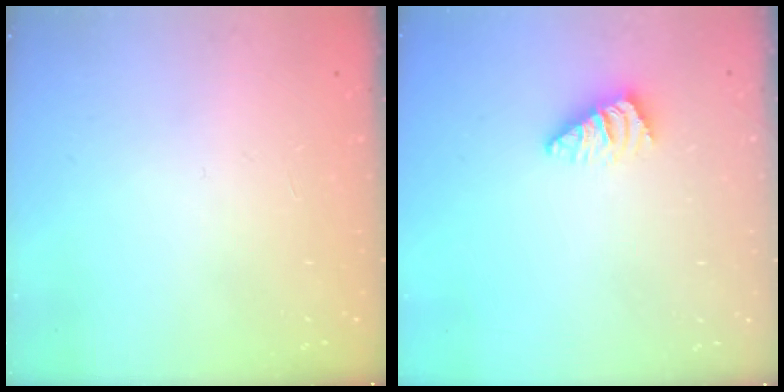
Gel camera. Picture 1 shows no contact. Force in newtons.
{"total": 1.1, "press": 1.0, "slide": 0.3}